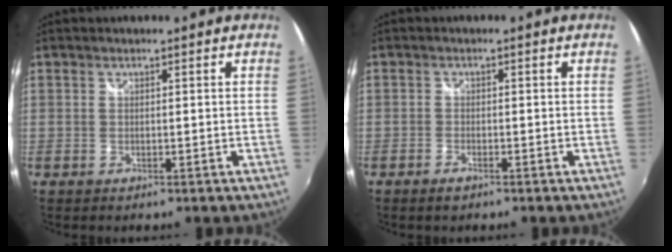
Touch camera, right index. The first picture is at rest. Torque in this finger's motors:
{"motor_torque": [0.15, -0.06, 0.14, 0.00]}